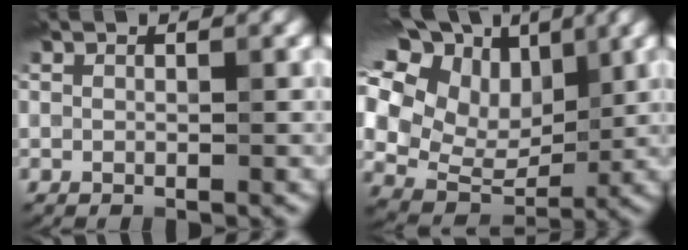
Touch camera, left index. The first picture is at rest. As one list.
[{"total": 12.7, "force": [5.5, 8.1, 8.0], "torque": [-0.170, 0.047, 0.100]}]